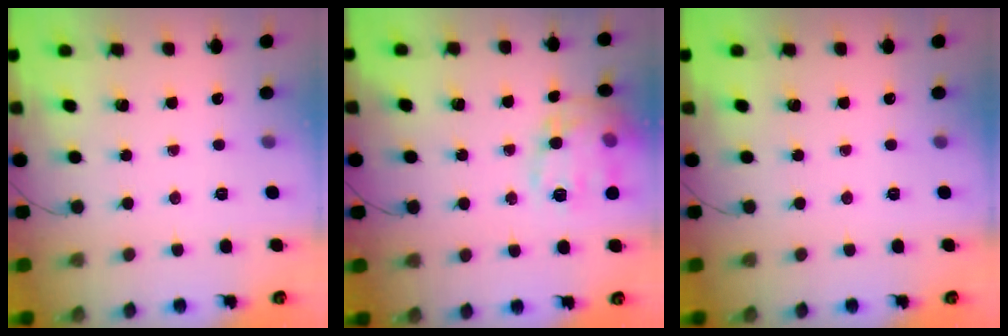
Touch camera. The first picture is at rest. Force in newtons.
{"total": 17.6, "press": 17.6, "slide": 1.1}
{"total": 0.0}